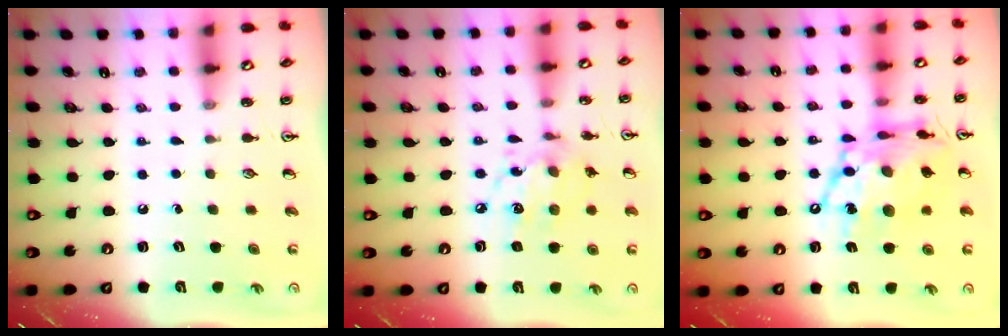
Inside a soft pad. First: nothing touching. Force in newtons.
{"total": 9.8, "press": 9.8, "slide": 0.6}
{"total": 18.3, "press": 18.2, "slide": 1.8}